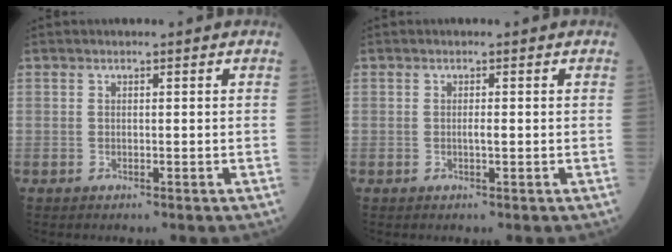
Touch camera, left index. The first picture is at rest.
{"total": 0.7, "force": [0.0, 0.0, 0.7], "torque": [-0.017, -0.001, 0.000]}